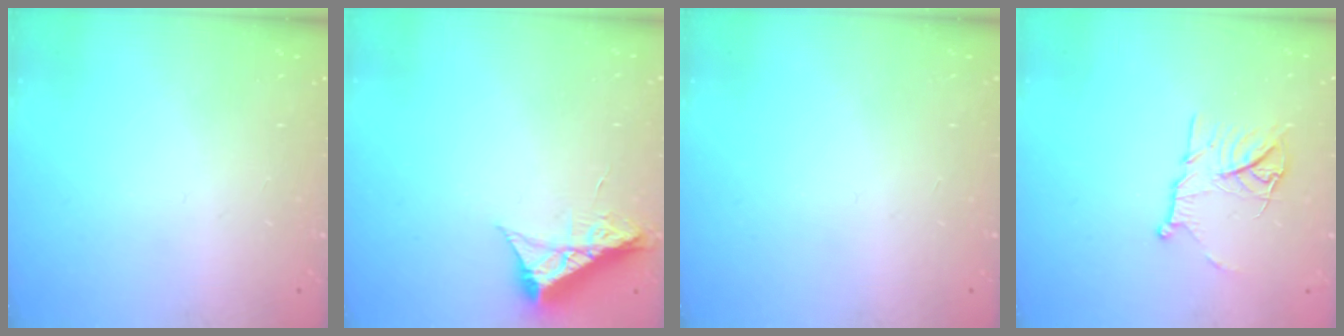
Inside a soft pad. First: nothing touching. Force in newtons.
{"total": 8.6, "press": 8.6, "slide": 0.4}
{"total": 0.0}
{"total": 11.7, "press": 11.6, "slide": 1.0}